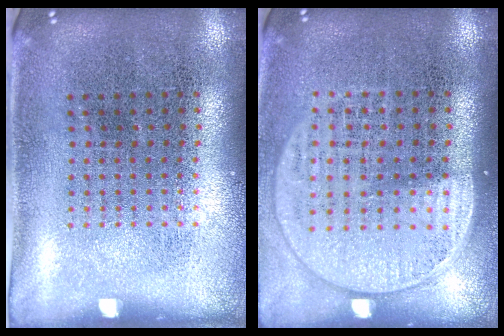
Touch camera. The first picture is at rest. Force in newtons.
{"total": 1.5, "press": 1.3, "slide": 0.8}